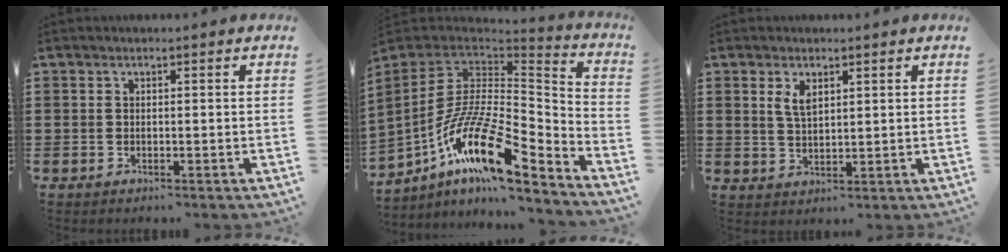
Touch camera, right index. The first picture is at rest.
{"total": 16.9, "force": [-9.0, 5.4, 13.3], "torque": [-0.279, 0.000, -0.173]}
{"total": 2.9, "force": [1.5, 1.3, 2.0], "torque": [-0.045, 0.002, 0.027]}